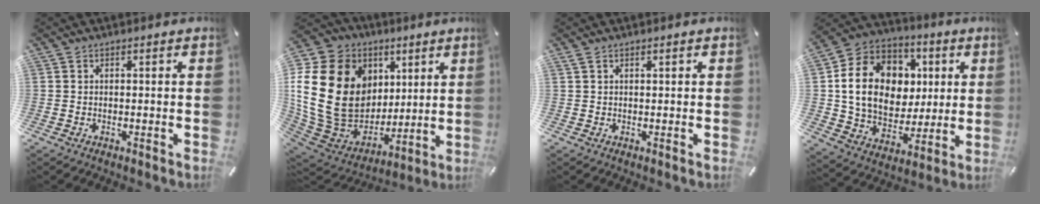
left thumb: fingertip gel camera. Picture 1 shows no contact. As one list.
[{"total": 26.4, "force": [4.7, 20.5, 16.0], "torque": [-0.325, -0.028, 0.119]}, {"total": 1.2, "force": [0.5, 0.4, 1.0], "torque": [-0.019, 0.001, 0.008]}, {"total": 18.0, "force": [2.9, 14.9, 9.8], "torque": [-0.187, 0.001, 0.065]}]